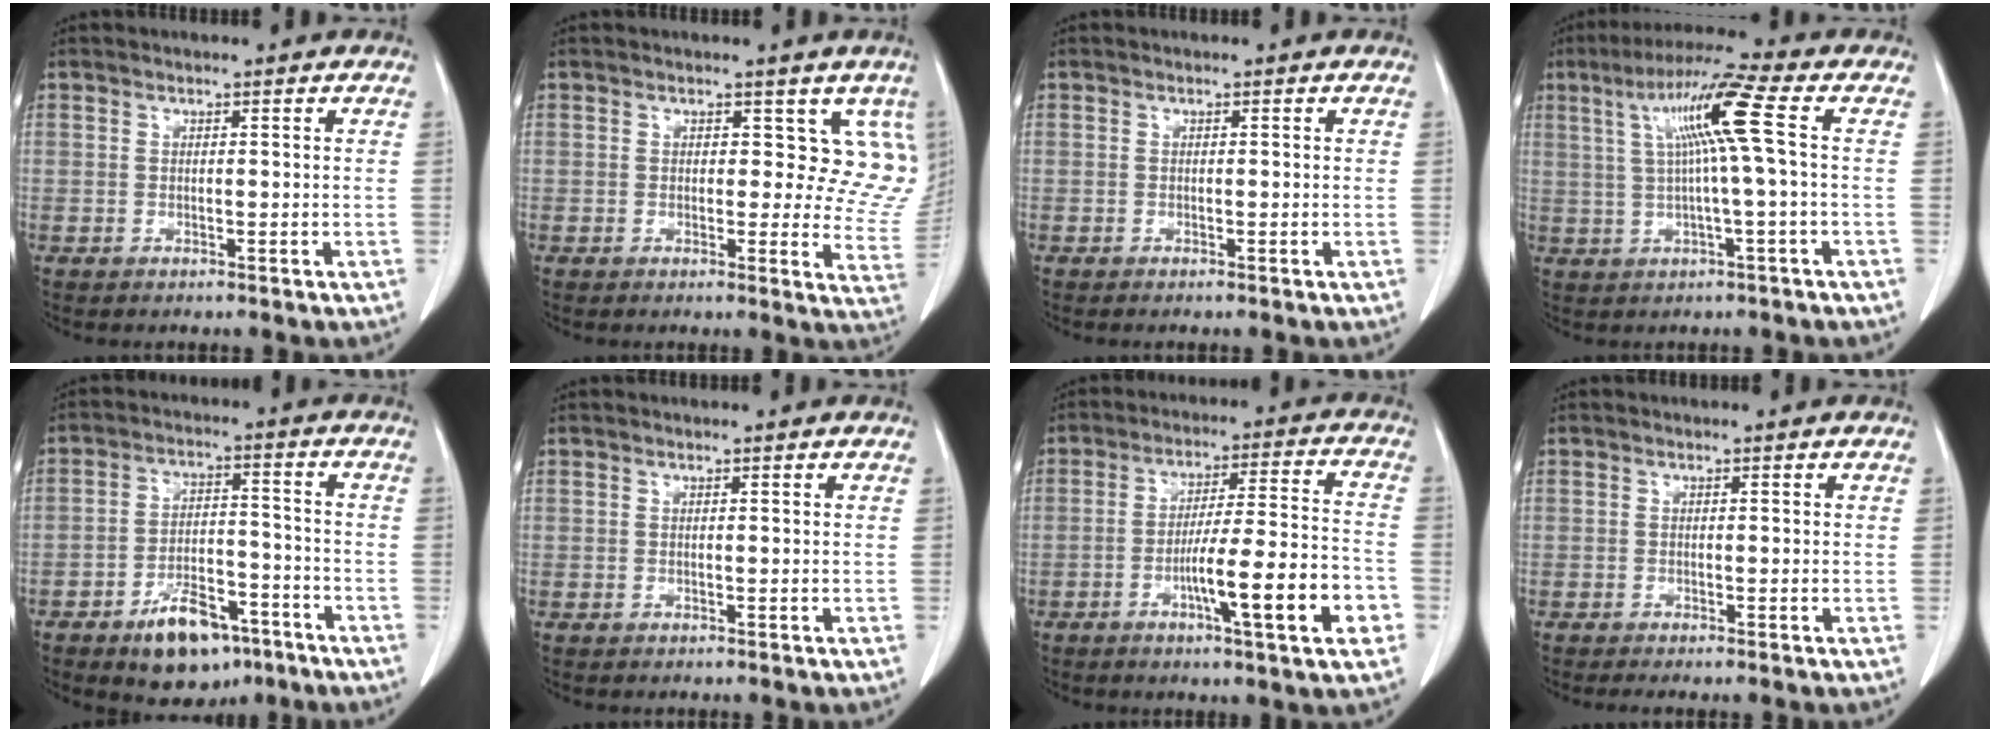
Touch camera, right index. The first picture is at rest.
{"total": 8.0, "force": [4.8, 4.5, 4.6], "torque": [-0.023, -0.014, 0.035]}
{"total": 0.0}
{"total": 9.7, "force": [1.9, -1.1, 9.4], "torque": [-0.171, 0.021, 0.036]}
{"total": 10.2, "force": [-6.5, 4.8, 6.3], "torque": [-0.102, 0.009, -0.100]}
{"total": 0.0}
{"total": 13.7, "force": [-5.1, 0.6, 12.7], "torque": [-0.201, 0.000, -0.077]}
{"total": 1.0, "force": [-0.6, -0.1, 0.8], "torque": [-0.014, -0.001, -0.013]}